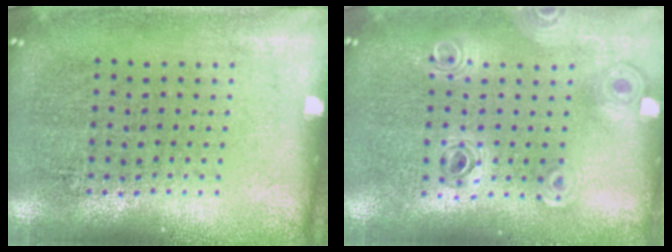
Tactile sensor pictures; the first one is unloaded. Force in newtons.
{"total": 0.9, "press": 0.9, "slide": 0.1}